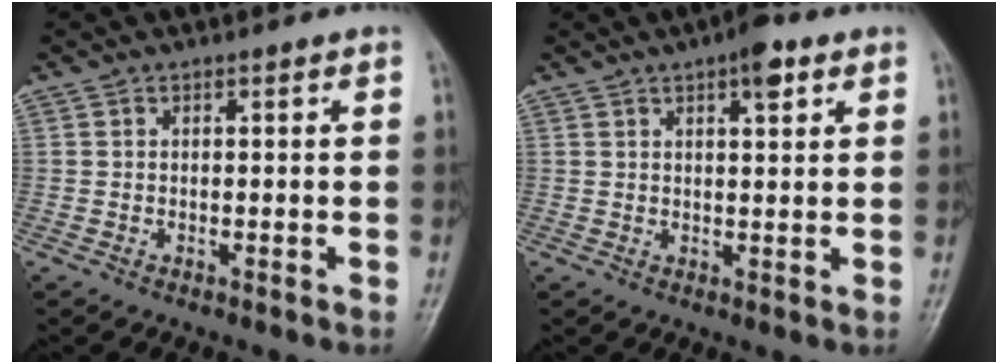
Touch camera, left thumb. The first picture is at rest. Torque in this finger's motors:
{"motor_torque": [0.80, 0.49, 0.44, -0.52, 0.00]}